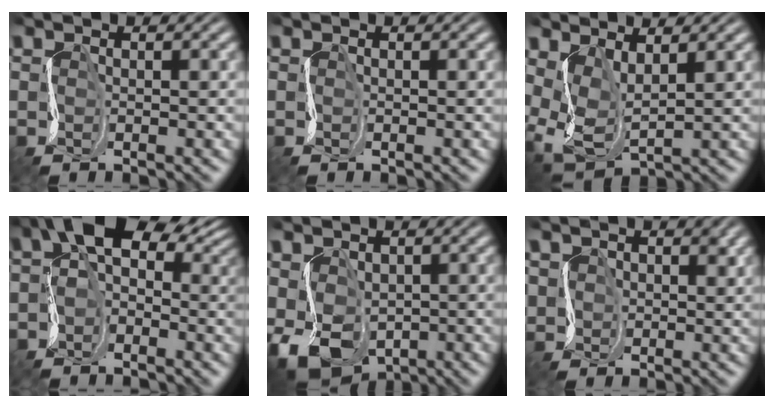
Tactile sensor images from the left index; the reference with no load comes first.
{"total": 0.0}
{"total": 3.1, "force": [0.7, 1.6, 2.5], "torque": [-0.077, -0.005, 0.025]}
{"total": 7.8, "force": [1.2, 5.4, 5.6], "torque": [-0.075, 0.021, 0.009]}
{"total": 5.4, "force": [-1.7, 4.1, 3.0], "torque": [-0.091, -0.024, -0.013]}
{"total": 1.6, "force": [0.5, 1.5, -0.3], "torque": [-0.015, -0.004, 0.014]}